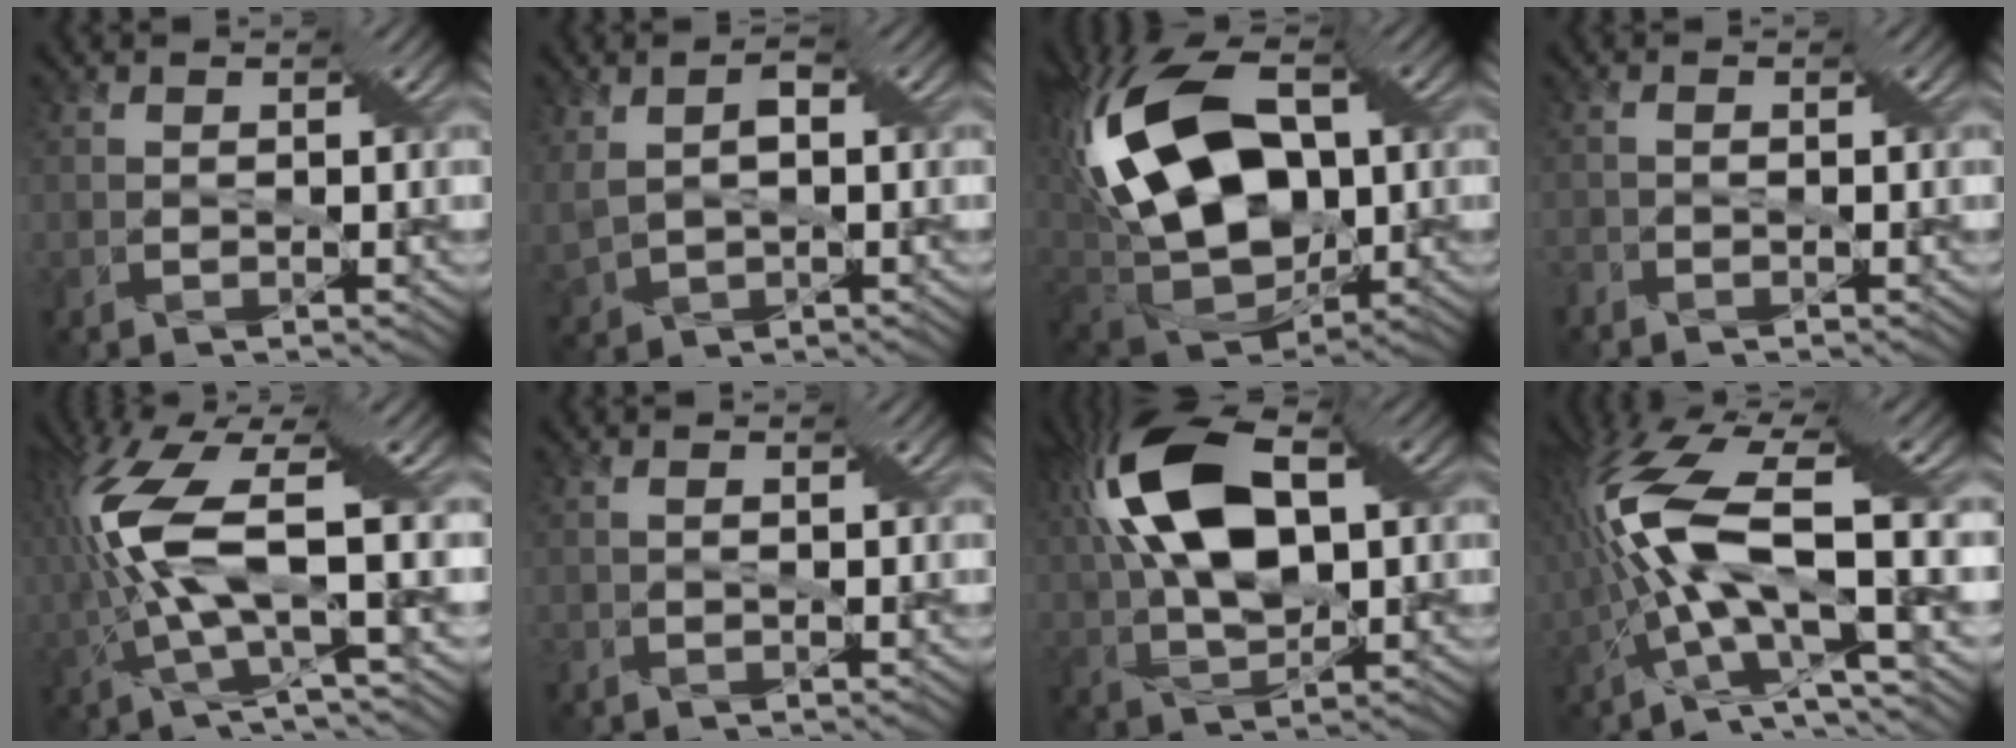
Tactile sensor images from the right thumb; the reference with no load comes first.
{"total": 4.8, "force": [1.1, 2.8, 3.8], "torque": [-0.101, -0.004, 0.024]}
{"total": 20.0, "force": [3.4, 12.0, 15.7], "torque": [-0.346, 0.018, 0.073]}
{"total": 1.4, "force": [-1.3, 0.1, 0.5], "torque": [-0.013, 0.000, -0.028]}
{"total": 12.1, "force": [0.5, 3.0, 11.7], "torque": [-0.282, 0.010, 0.009]}
{"total": 0.6, "force": [-0.3, 0.3, 0.5], "torque": [-0.005, 0.001, -0.002]}
{"total": 14.9, "force": [3.9, 7.1, 12.5], "torque": [-0.250, 0.030, 0.056]}
{"total": 13.1, "force": [-0.4, 4.4, 12.4], "torque": [-0.271, 0.008, -0.017]}